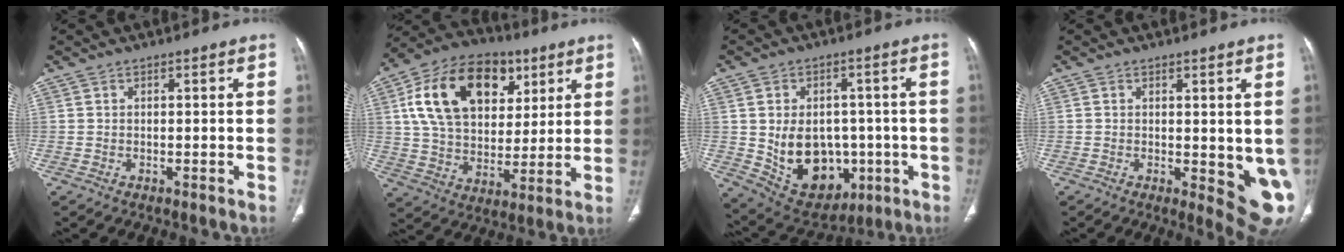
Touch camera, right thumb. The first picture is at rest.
{"total": 22.8, "force": [8.1, 15.3, 14.9], "torque": [-0.242, -0.001, 0.134]}
{"total": 16.6, "force": [-2.3, 12.3, 11.0], "torque": [-0.135, 0.014, 0.003]}
{"total": 8.6, "force": [-0.8, 3.1, 8.0], "torque": [-0.084, -0.019, -0.004]}